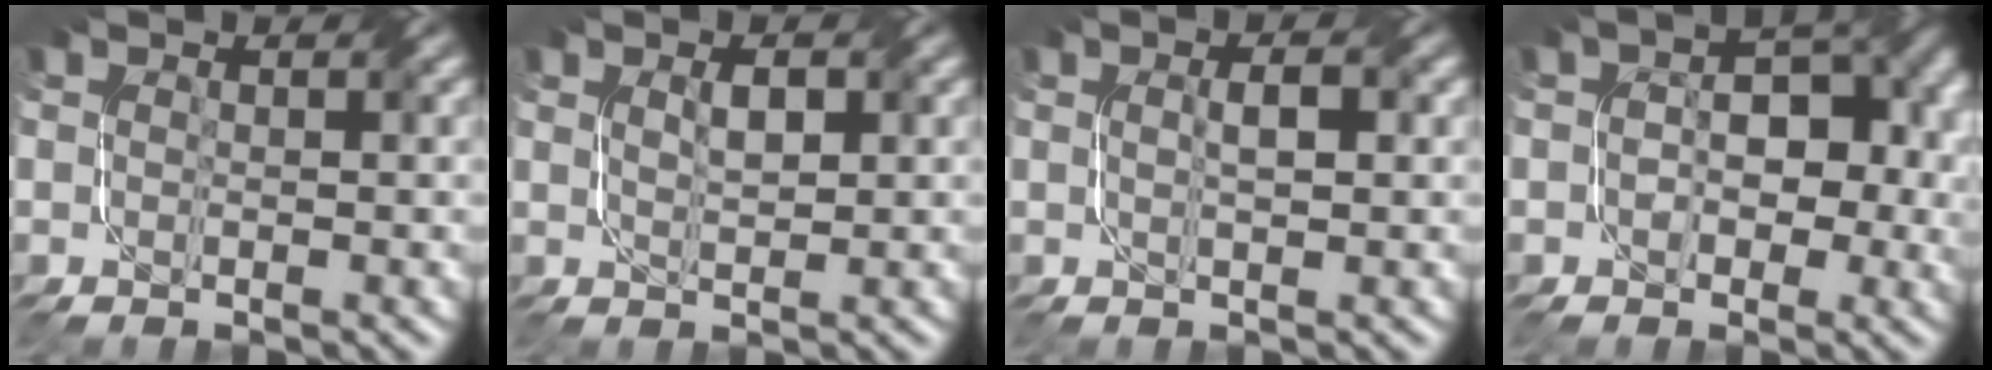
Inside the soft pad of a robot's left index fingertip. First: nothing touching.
{"total": 1.0, "force": [0.7, -0.1, 0.8], "torque": [-0.020, 0.004, 0.016]}
{"total": 1.5, "force": [0.3, -0.2, 1.5], "torque": [-0.028, 0.006, 0.006]}
{"total": 6.7, "force": [-0.9, 4.0, 5.2], "torque": [-0.049, 0.019, -0.014]}